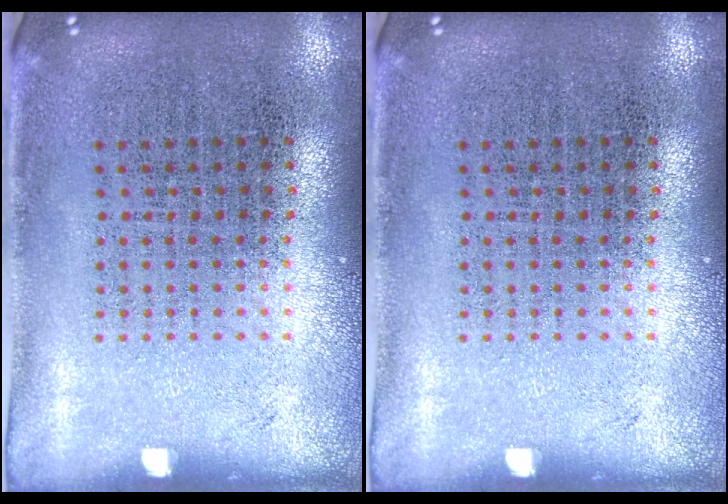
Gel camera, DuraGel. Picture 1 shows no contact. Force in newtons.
{"total": 0.0}